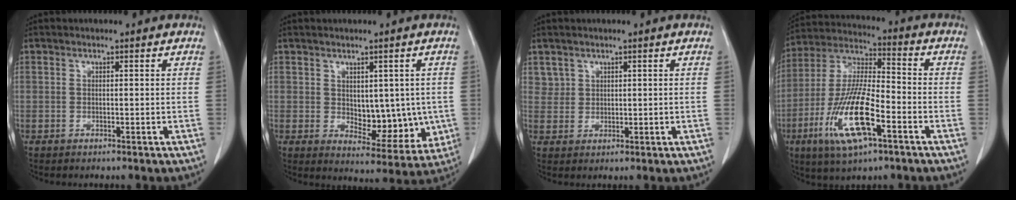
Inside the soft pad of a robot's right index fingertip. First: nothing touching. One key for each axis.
{"total": 9.0, "fx": 0.0, "fy": 5.2, "fz": 7.3, "tx": -0.077, "ty": -0.003, "tz": 0.020}
{"total": 2.2, "fx": 1.4, "fy": 1.7, "fz": -0.1, "tx": 0.019, "ty": 0.005, "tz": 0.021}
{"total": 15.4, "fx": -6.2, "fy": 3.4, "fz": 13.7, "tx": -0.282, "ty": -0.013, "tz": -0.112}